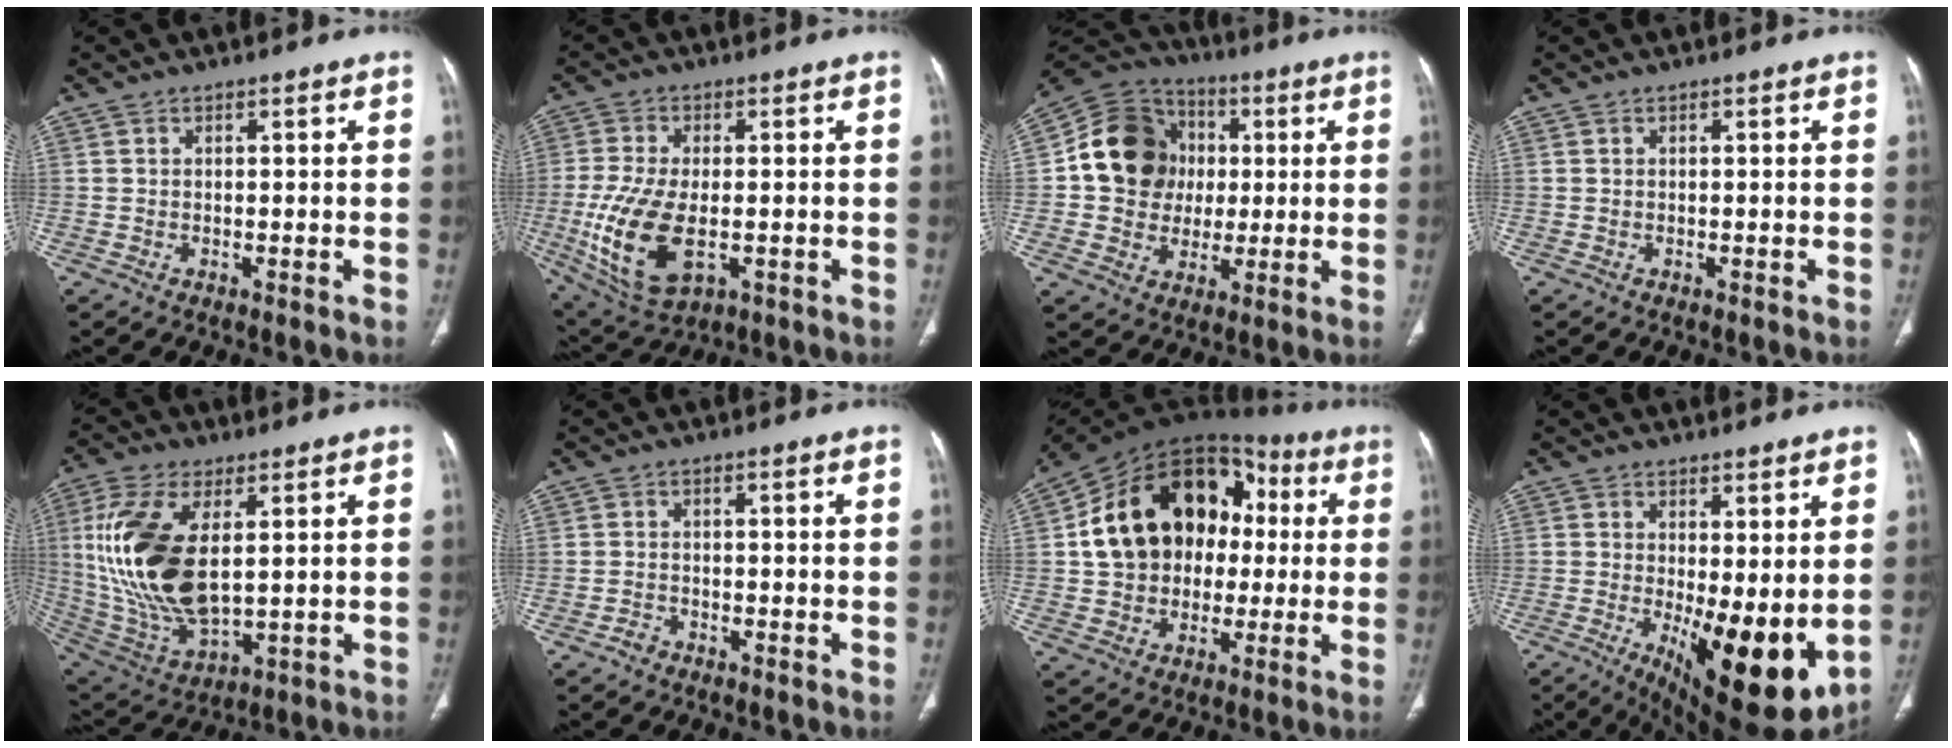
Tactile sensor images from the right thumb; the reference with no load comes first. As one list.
[{"total": 14.2, "force": [-2.8, 7.4, 11.8], "torque": [-0.248, -0.013, -0.036]}, {"total": 15.9, "force": [1.6, 14.0, 7.5], "torque": [-0.102, 0.017, 0.026]}, {"total": 0.0}, {"total": 20.6, "force": [3.2, 10.3, 17.5], "torque": [-0.370, -0.021, 0.071]}, {"total": 1.5, "force": [-1.1, 0.9, 0.2], "torque": [-0.006, 0.007, -0.022]}, {"total": 22.2, "force": [2.0, 16.8, 14.4], "torque": [-0.214, 0.041, 0.036]}, {"total": 14.9, "force": [-1.8, 5.6, 13.7], "torque": [-0.198, -0.036, -0.007]}]